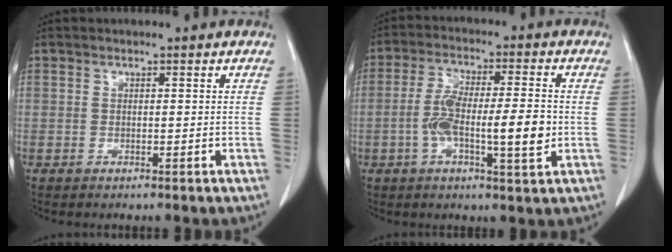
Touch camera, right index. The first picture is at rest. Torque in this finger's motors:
{"motor_torque": [0.21, -0.12, 0.18, 0.10]}